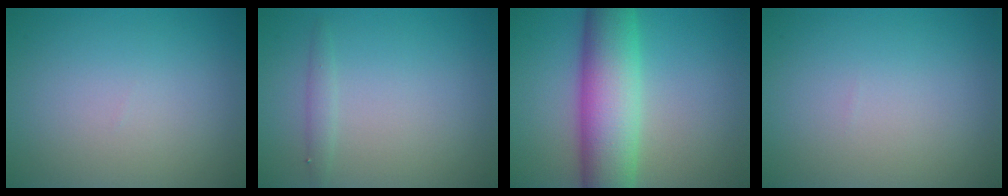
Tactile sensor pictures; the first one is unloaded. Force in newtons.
{"total": 1.0, "press": 1.0, "slide": 0.1}
{"total": 9.4, "press": 9.4, "slide": 0.3}
{"total": 0.0}